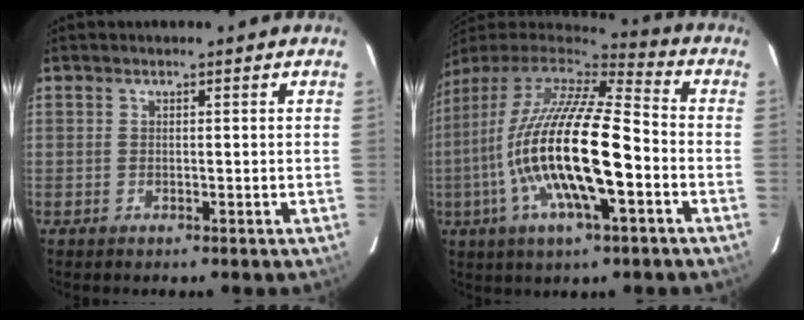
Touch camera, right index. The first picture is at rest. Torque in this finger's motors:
{"motor_torque": [1.55, -0.59, 1.05, 0.21]}